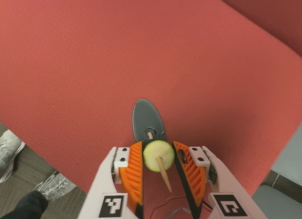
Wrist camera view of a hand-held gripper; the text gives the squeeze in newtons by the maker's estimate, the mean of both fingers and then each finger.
{"total": 8.3, "left": 8.4, "right": 8.2}